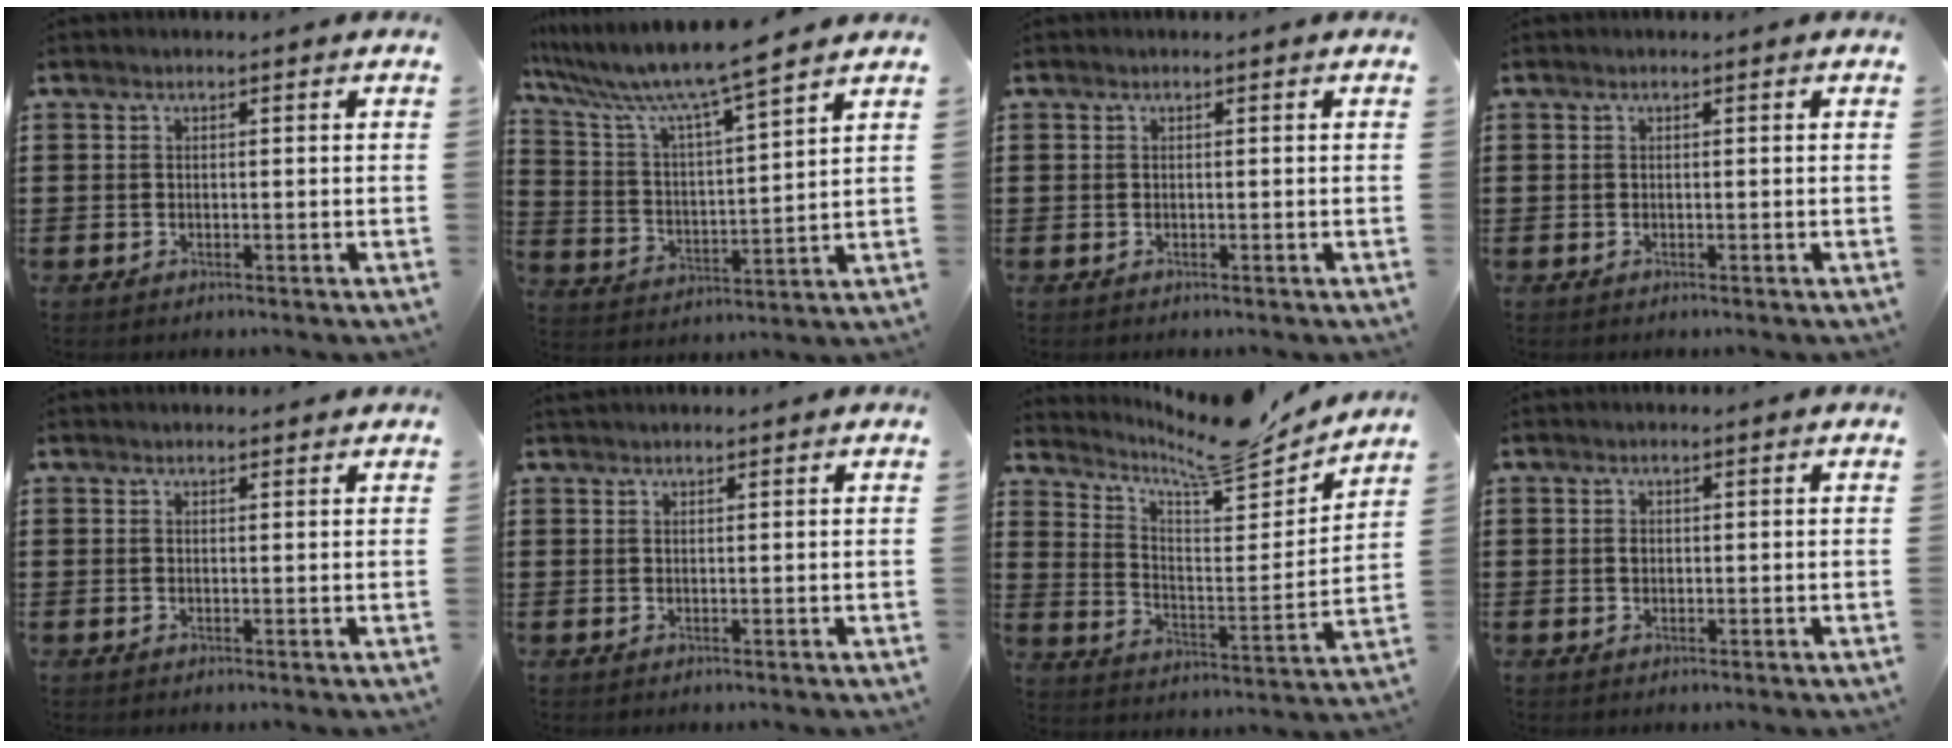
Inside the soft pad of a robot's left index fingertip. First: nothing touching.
{"total": 8.4, "force": [7.4, -0.1, 4.0], "torque": [-0.110, -0.048, 0.120]}
{"total": 0.0}
{"total": 0.0}
{"total": 1.0, "force": [1.0, 0.2, 0.2], "torque": [-0.005, 0.002, 0.018]}
{"total": 1.1, "force": [1.0, 0.2, 0.2], "torque": [-0.006, 0.002, 0.020]}
{"total": 10.2, "force": [9.1, 1.5, 4.4], "torque": [-0.094, -0.065, 0.155]}
{"total": 0.9, "force": [0.3, 0.7, 0.5], "torque": [-0.012, 0.004, 0.005]}